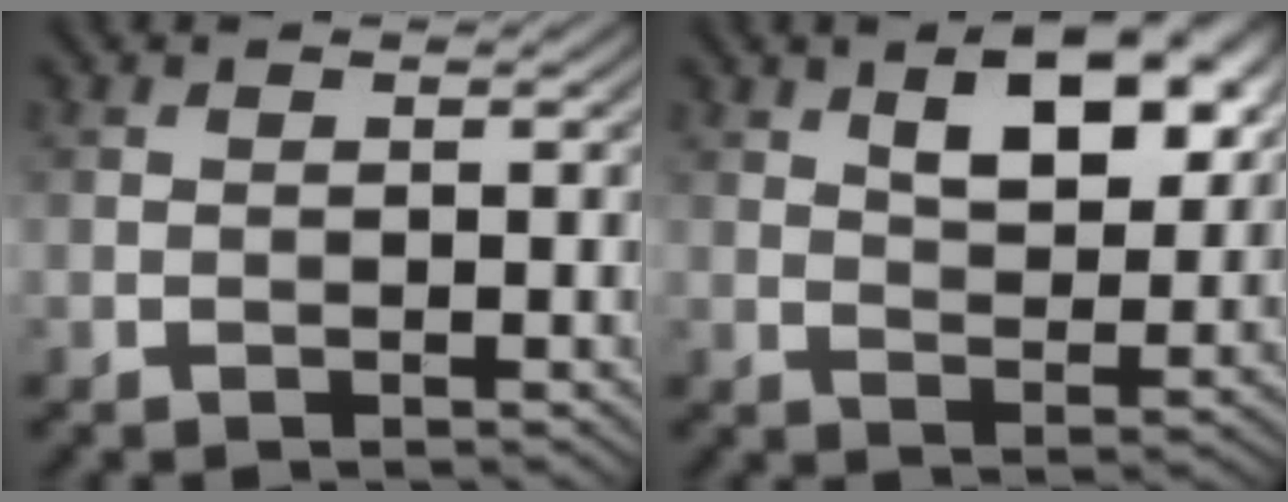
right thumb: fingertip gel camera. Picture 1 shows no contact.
{"total": 9.1, "force": [4.3, 4.3, 6.8], "torque": [-0.113, 0.007, 0.075]}